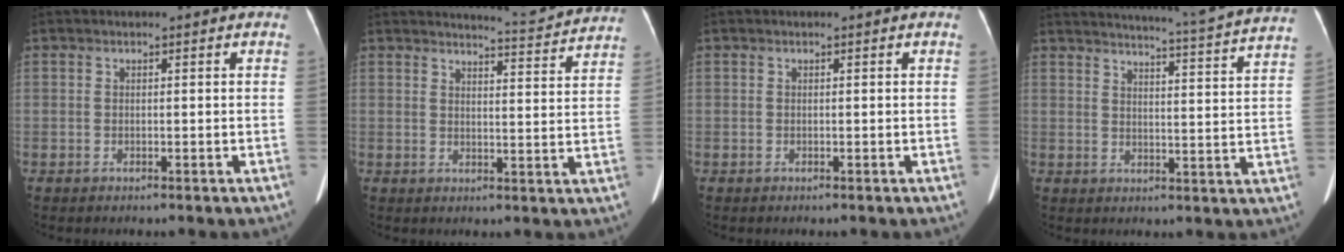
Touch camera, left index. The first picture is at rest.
{"total": 8.3, "force": [8.3, -0.7, 0.6], "torque": [-0.024, -0.023, 0.097]}
{"total": 0.0}
{"total": 22.2, "force": [20.9, -1.3, 7.4], "torque": [-0.120, -0.065, 0.248]}